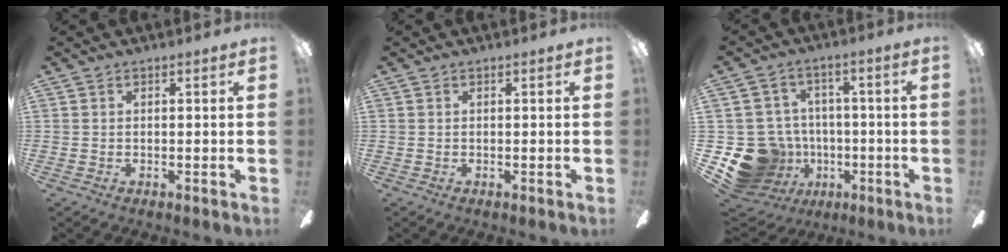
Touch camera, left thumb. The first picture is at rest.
{"total": 0.0}
{"total": 16.3, "force": [-5.5, 14.1, 6.0], "torque": [-0.145, 0.032, -0.068]}